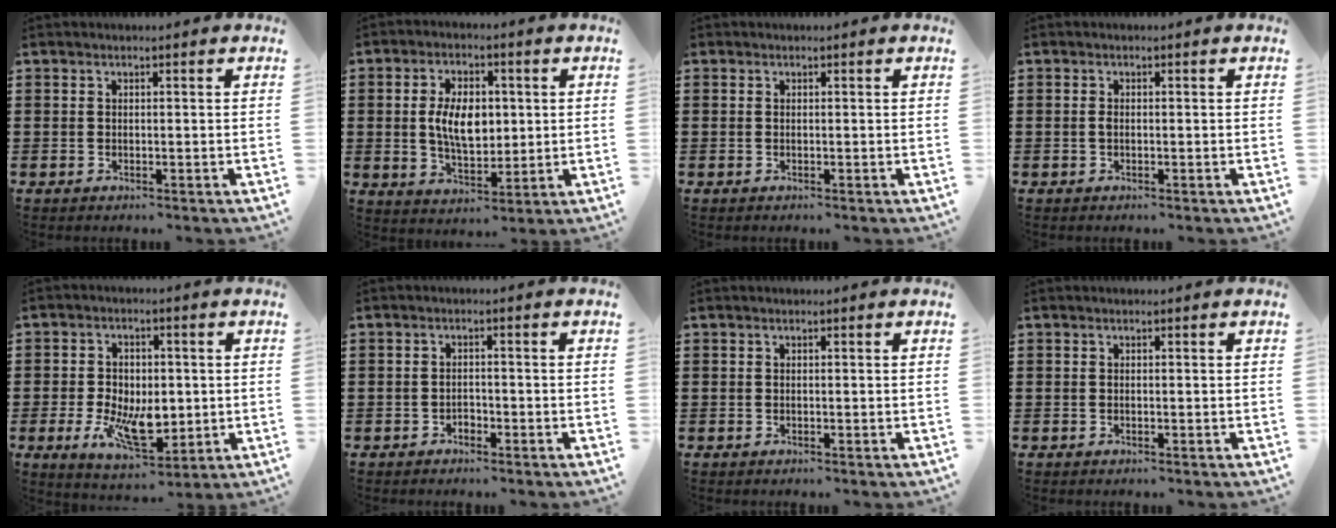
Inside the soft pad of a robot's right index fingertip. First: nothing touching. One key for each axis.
{"total": 7.8, "fx": 0.8, "fy": 4.4, "fz": 6.3, "tx": -0.123, "ty": 0.005, "tz": 0.006}
{"total": 0.0}
{"total": 0.8, "fx": -0.2, "fy": 0.4, "fz": 0.7, "tx": -0.016, "ty": -0.002, "tz": -0.003}
{"total": 9.1, "fx": -1.6, "fy": 5.3, "fz": 7.3, "tx": -0.143, "ty": 0.002, "tz": -0.026}
{"total": 1.2, "fx": -1.0, "fy": 0.6, "fz": 0.3, "tx": -0.009, "ty": 0.000, "tz": -0.021}
{"total": 0.0}
{"total": 0.0}